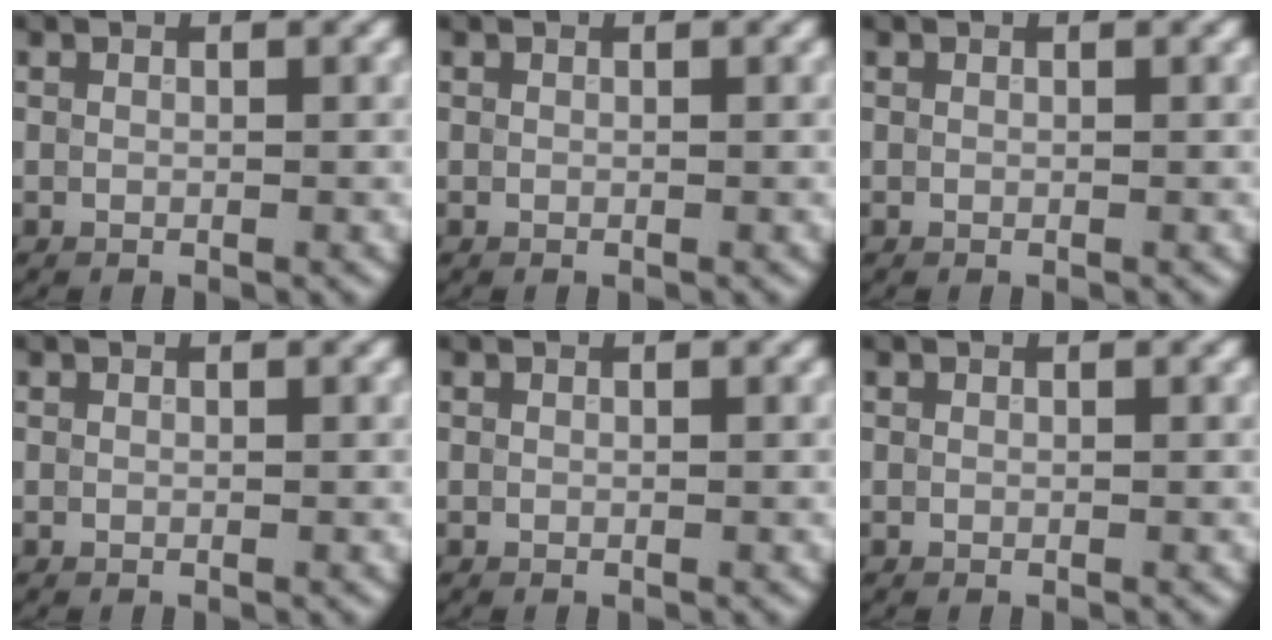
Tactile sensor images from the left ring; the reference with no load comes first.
{"total": 0.0}
{"total": 0.0}
{"total": 0.0}
{"total": 0.0}
{"total": 0.0}